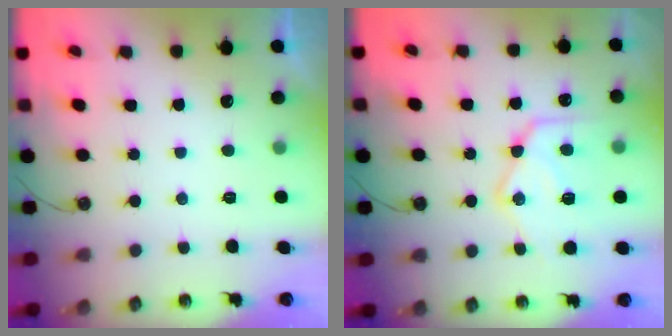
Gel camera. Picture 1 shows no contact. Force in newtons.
{"total": 18.1, "press": 18.0, "slide": 1.6}